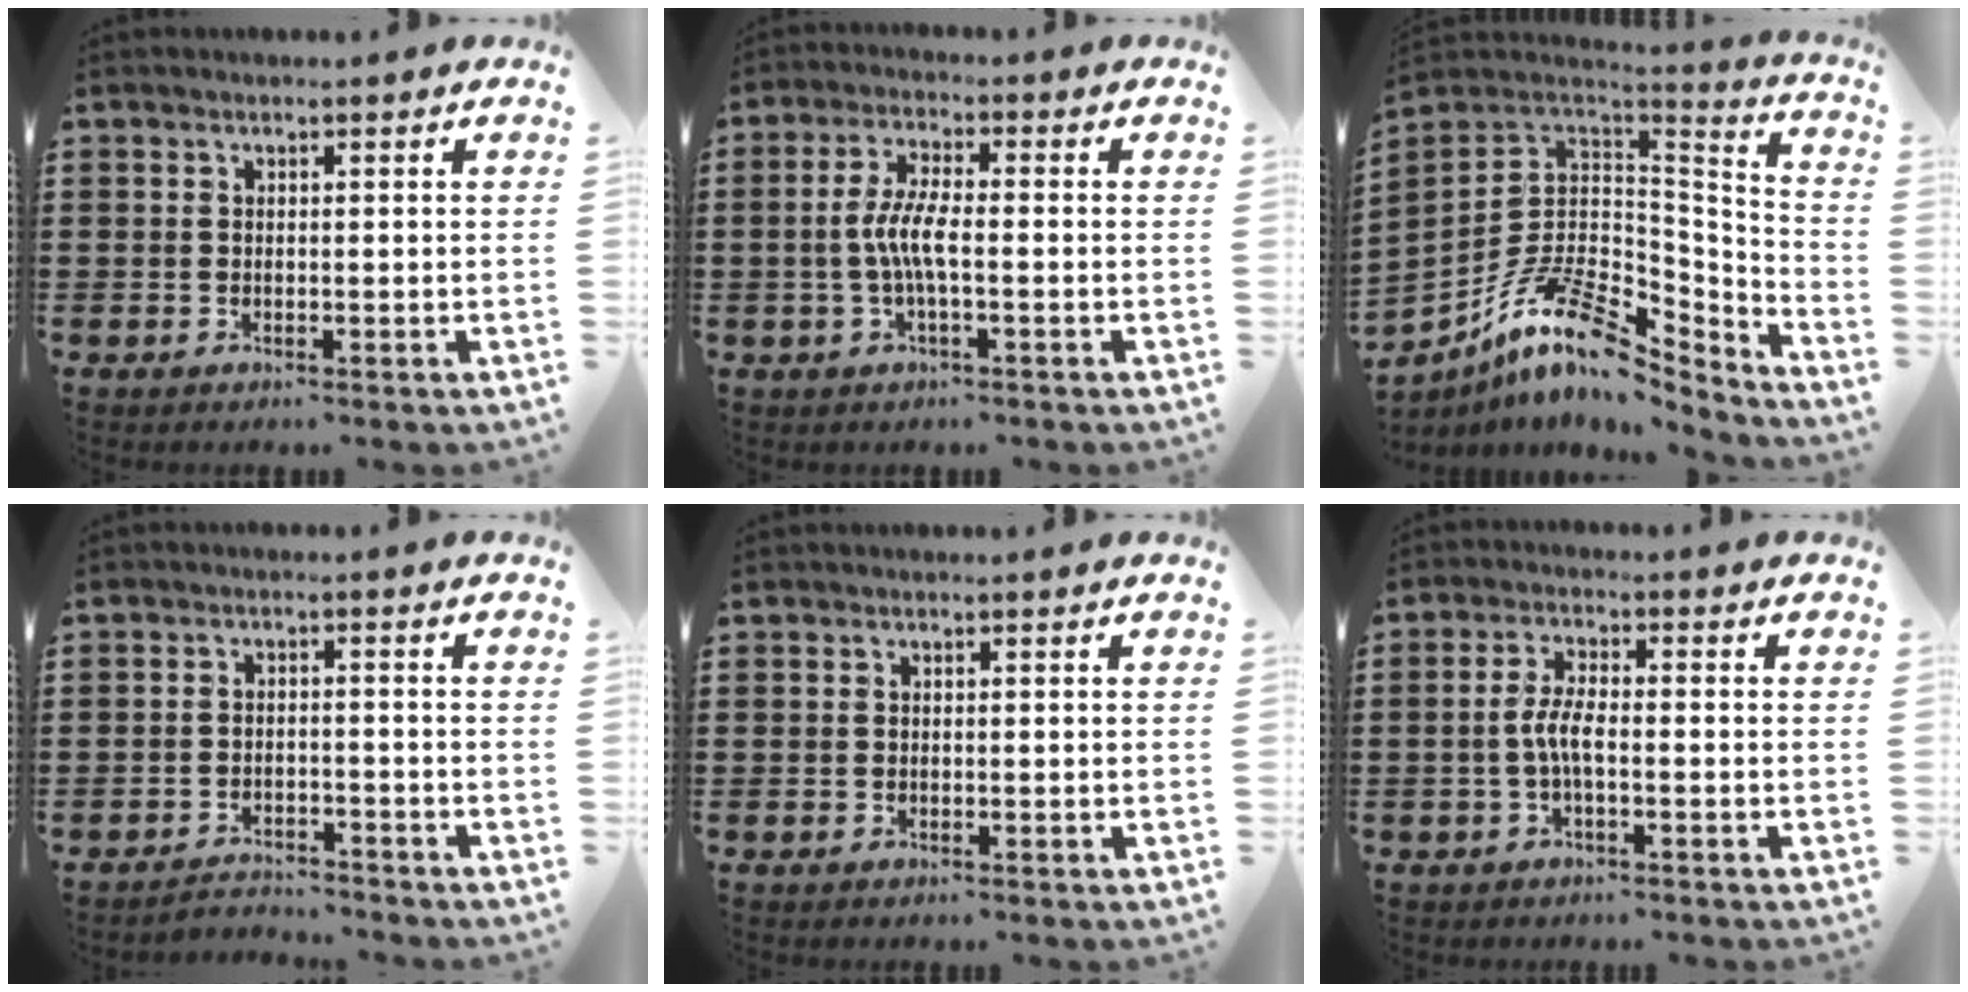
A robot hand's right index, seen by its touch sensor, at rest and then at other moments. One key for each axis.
{"total": 5.4, "fx": -1.1, "fy": 1.1, "fz": 5.1, "tx": -0.120, "ty": -0.008, "tz": -0.030}
{"total": 13.9, "fx": -7.2, "fy": 6.5, "fz": 10.0, "tx": -0.201, "ty": 0.016, "tz": -0.127}
{"total": 2.7, "fx": -2.7, "fy": 0.1, "fz": -0.1, "tx": -0.007, "ty": -0.001, "tz": -0.059}
{"total": 0.0}
{"total": 4.2, "fx": -1.0, "fy": 1.1, "fz": 3.9, "tx": -0.098, "ty": -0.006, "tz": -0.029}